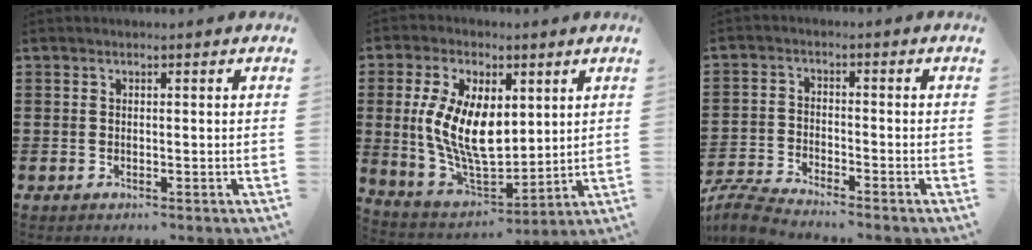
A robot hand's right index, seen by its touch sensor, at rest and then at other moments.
{"total": 11.1, "force": [1.9, 6.2, 9.1], "torque": [-0.196, 0.002, 0.038]}
{"total": 4.9, "force": [-4.8, -0.1, 1.0], "torque": [-0.046, -0.011, -0.102]}